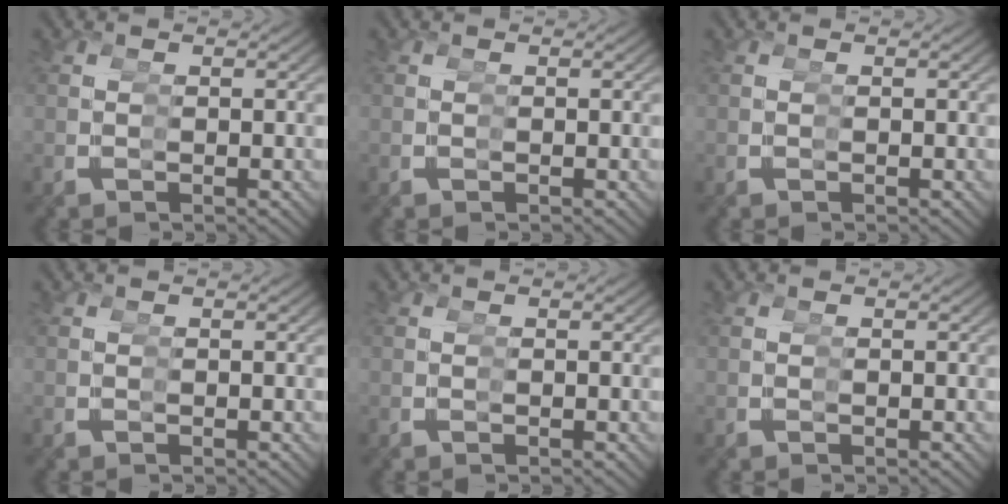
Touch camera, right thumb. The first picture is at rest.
{"total": 0.0}
{"total": 0.0}
{"total": 0.0}
{"total": 0.0}
{"total": 0.0}